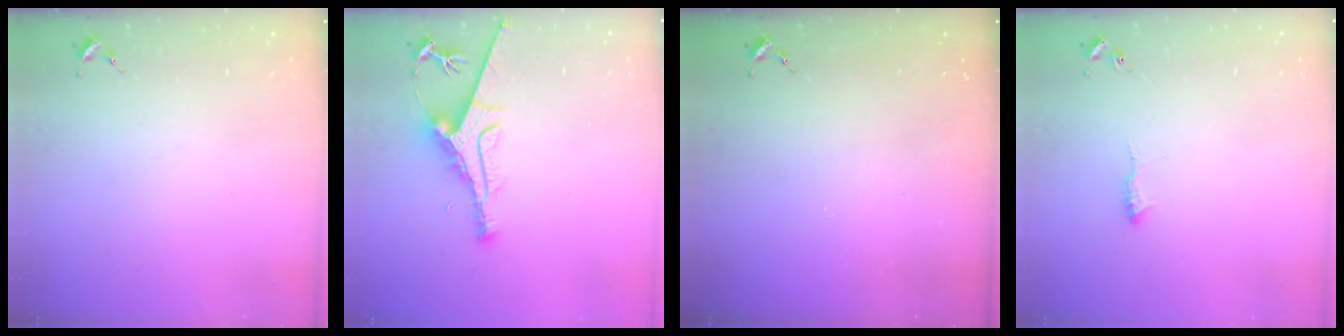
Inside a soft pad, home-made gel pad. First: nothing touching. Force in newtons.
{"total": 9.7, "press": 9.7, "slide": 0.7}
{"total": 0.0}
{"total": 7.7, "press": 7.7, "slide": 0.7}